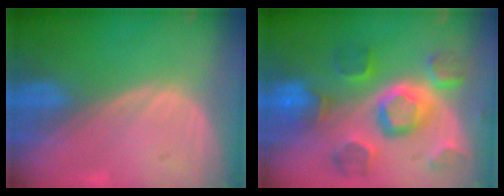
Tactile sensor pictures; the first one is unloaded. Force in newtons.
{"total": 11.1, "press": 9.9, "slide": 5.2}